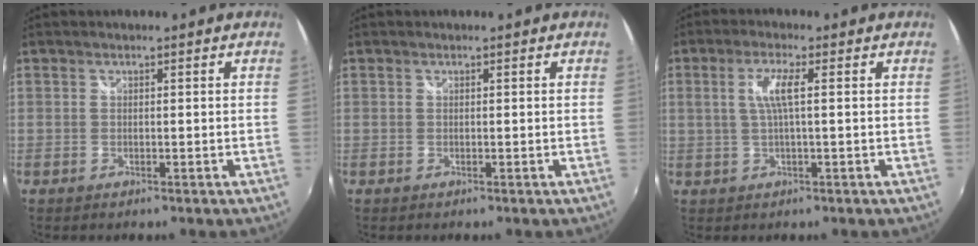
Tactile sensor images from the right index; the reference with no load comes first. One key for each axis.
{"total": 0.0}
{"total": 4.6, "fx": 0.8, "fy": 0.4, "fz": 4.6, "tx": -0.091, "ty": 0.001, "tz": 0.018}